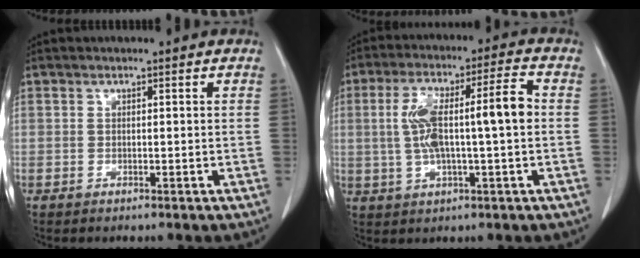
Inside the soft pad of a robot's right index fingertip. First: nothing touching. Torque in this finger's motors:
{"motor_torque": [0.92, -0.18, 0.33, 0.21]}